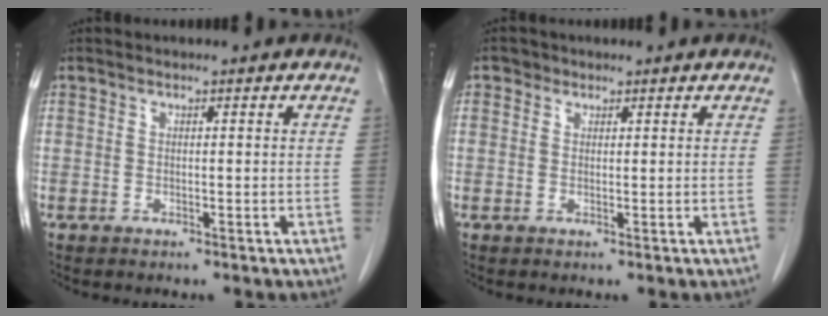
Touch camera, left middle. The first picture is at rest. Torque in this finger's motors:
{"motor_torque": [-0.06, 0.08, -0.05, 0.01]}